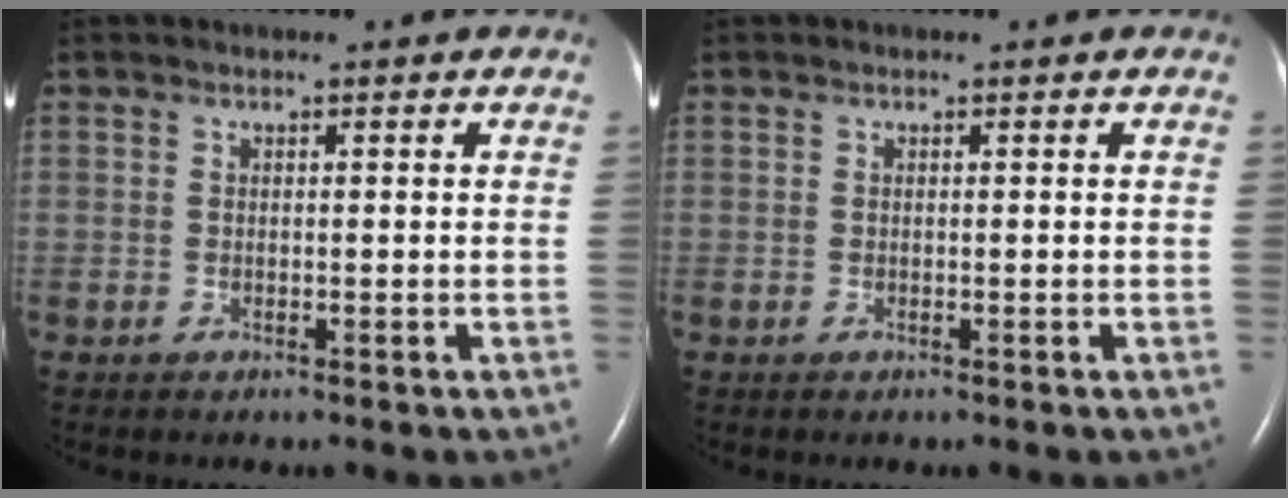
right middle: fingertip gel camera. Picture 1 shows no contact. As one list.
[{"total": 0.0}]